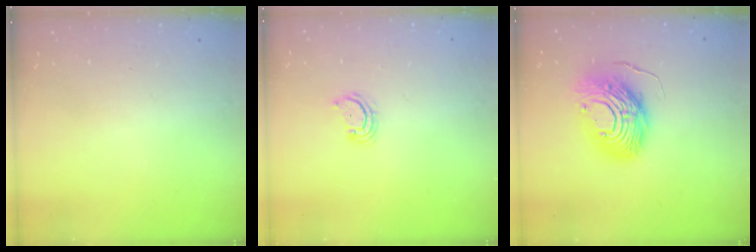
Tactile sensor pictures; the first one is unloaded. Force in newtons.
{"total": 2.9, "press": 2.8, "slide": 0.4}
{"total": 14.3, "press": 14.3, "slide": 1.4}